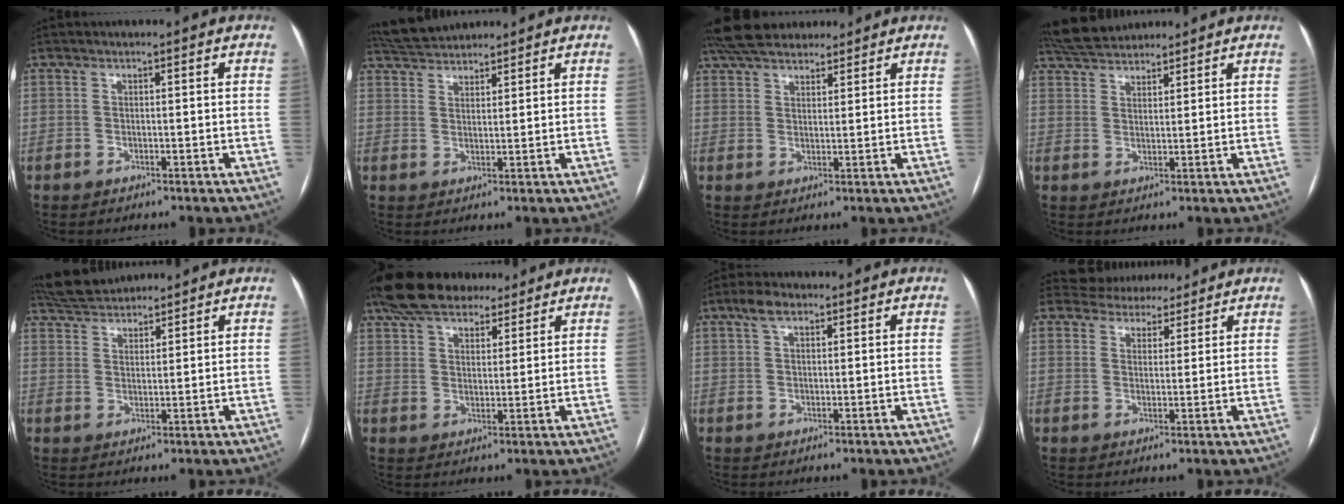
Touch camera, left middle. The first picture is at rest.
{"total": 6.0, "force": [5.8, 1.0, 1.2], "torque": [-0.028, 0.032, 0.107]}
{"total": 10.7, "force": [9.3, 3.6, 3.9], "torque": [-0.066, 0.041, 0.157]}
{"total": 7.0, "force": [6.7, 1.3, 1.8], "torque": [-0.040, 0.033, 0.122]}
{"total": 6.8, "force": [6.6, 1.0, 1.4], "torque": [-0.035, 0.031, 0.122]}
{"total": 14.5, "force": [11.5, 5.8, 6.6], "torque": [-0.123, 0.046, 0.189]}
{"total": 3.3, "force": [2.1, 1.4, 2.3], "torque": [-0.050, 0.016, 0.040]}
{"total": 6.4, "force": [5.8, 2.6, 0.3], "torque": [0.003, 0.012, 0.079]}